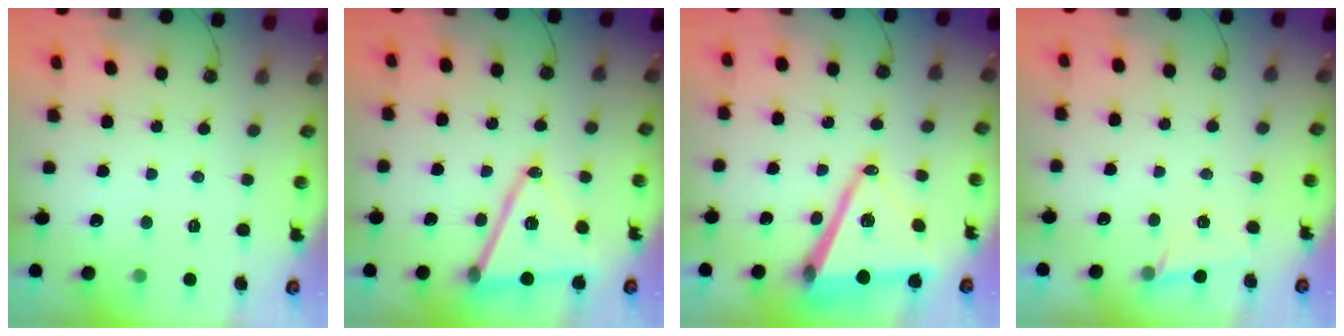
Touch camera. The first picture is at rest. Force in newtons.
{"total": 14.5, "press": 14.0, "slide": 3.8}
{"total": 15.2, "press": 14.7, "slide": 3.9}
{"total": 2.7, "press": 2.6, "slide": 1.0}